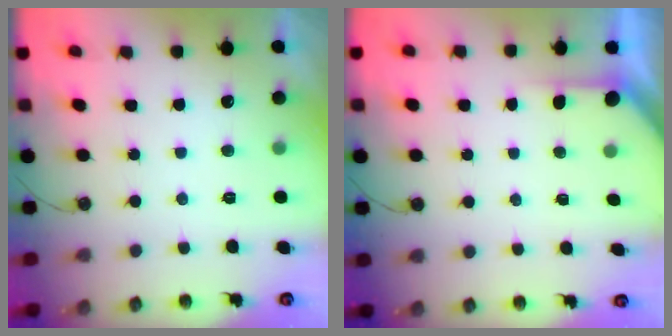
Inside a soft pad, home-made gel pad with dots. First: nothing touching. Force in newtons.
{"total": 2.3, "press": 2.3, "slide": 0.3}